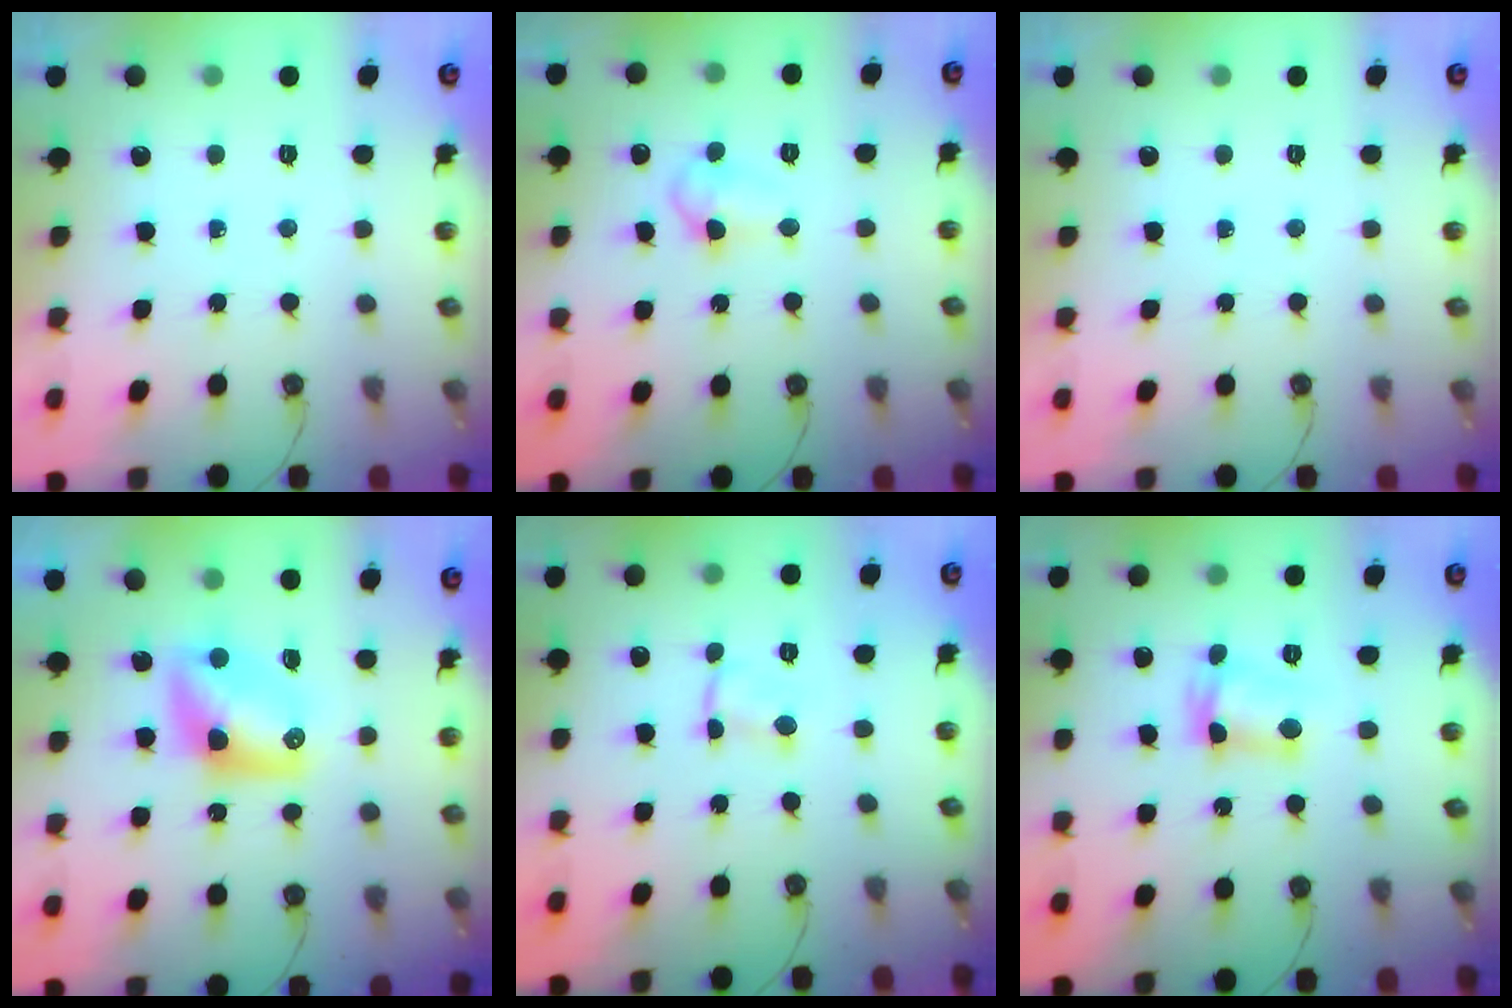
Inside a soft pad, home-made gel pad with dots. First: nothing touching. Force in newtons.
{"total": 7.7, "press": 6.6, "slide": 3.8}
{"total": 0.0}
{"total": 9.1, "press": 9.0, "slide": 0.8}
{"total": 1.1, "press": 1.1, "slide": 0.2}
{"total": 7.2, "press": 6.9, "slide": 2.3}